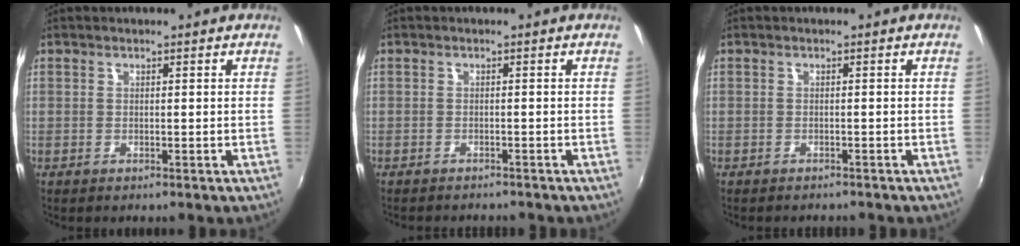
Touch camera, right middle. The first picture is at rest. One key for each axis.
{"total": 3.4, "fx": -3.1, "fy": 0.8, "fz": 1.0, "tx": -0.027, "ty": -0.010, "tz": -0.045}
{"total": 2.2, "fx": -2.1, "fy": 0.6, "fz": 0.7, "tx": -0.018, "ty": -0.011, "tz": -0.028}